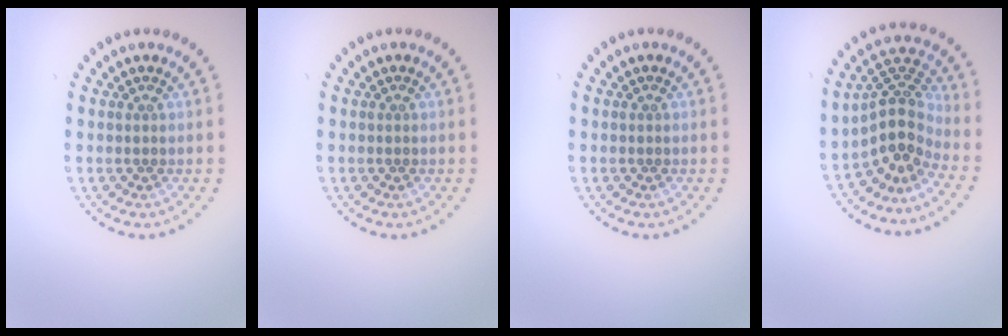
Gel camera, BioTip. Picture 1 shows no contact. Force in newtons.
{"total": 0.0}
{"total": 0.0}
{"total": 4.1, "press": 2.8, "slide": 2.9}